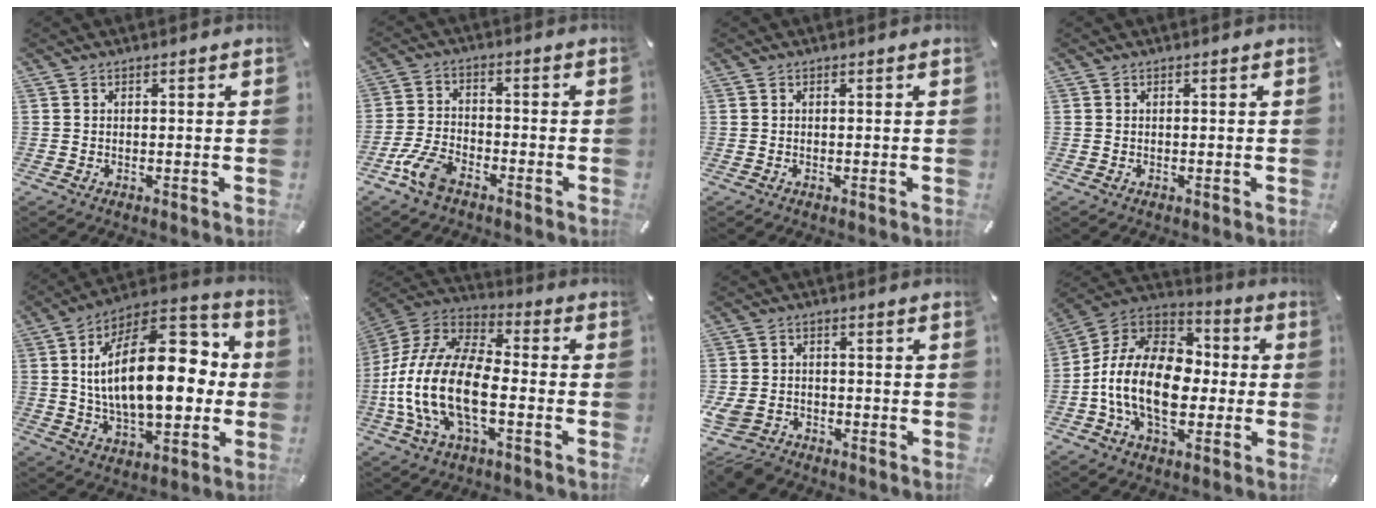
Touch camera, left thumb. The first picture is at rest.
{"total": 7.7, "force": [-4.9, 3.7, 4.6], "torque": [-0.114, 0.011, -0.097]}
{"total": 0.0}
{"total": 0.0}
{"total": 27.6, "force": [3.0, 14.2, 23.4], "torque": [-0.400, -0.007, 0.046]}
{"total": 18.1, "force": [-6.4, 9.3, 14.2], "torque": [-0.313, 0.012, -0.116]}
{"total": 6.6, "force": [-4.1, 4.2, 3.0], "torque": [-0.076, 0.011, -0.080]}
{"total": 17.5, "force": [-4.1, 11.8, 12.3], "torque": [-0.268, 0.017, -0.078]}